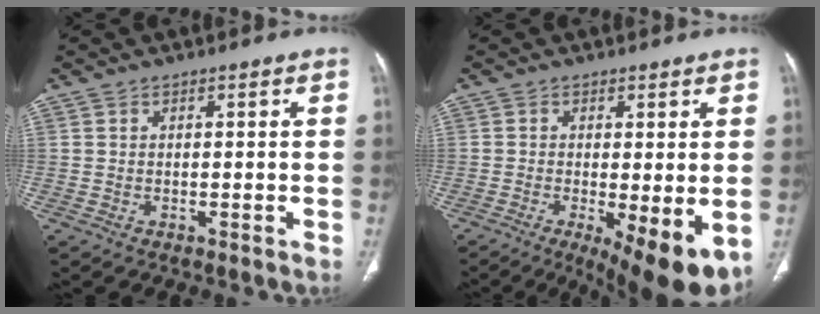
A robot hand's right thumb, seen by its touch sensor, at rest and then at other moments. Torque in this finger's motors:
{"motor_torque": [-0.06, 0.62, -0.07, -0.01, 0.05]}